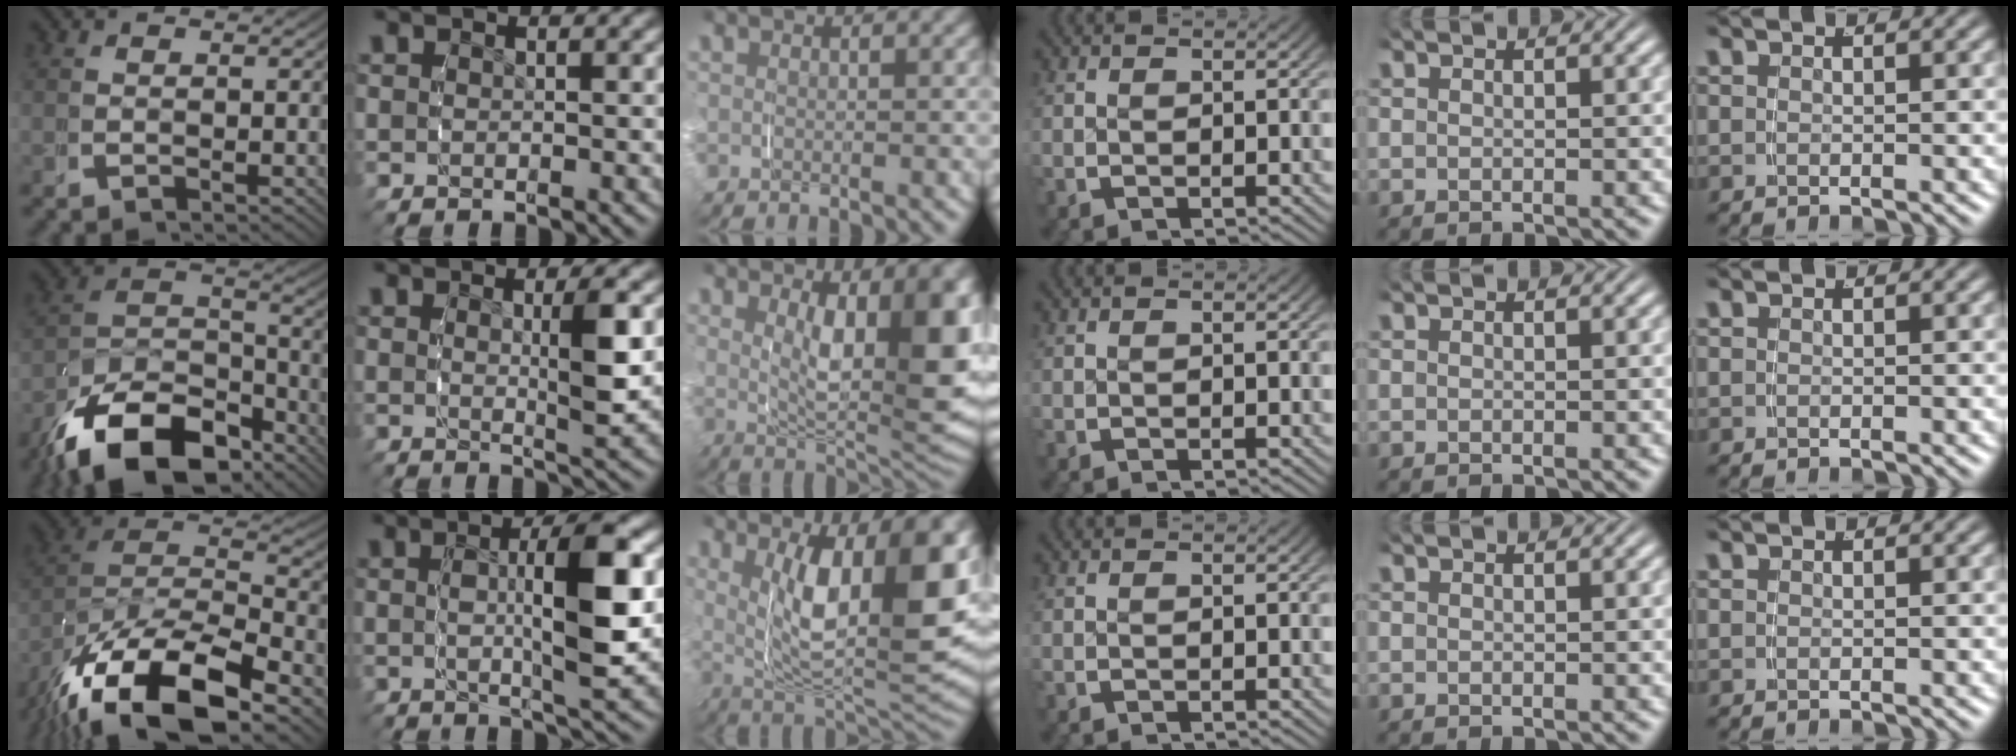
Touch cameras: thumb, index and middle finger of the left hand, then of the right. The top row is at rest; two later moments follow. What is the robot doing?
{"motion": "grasp_and_lifting", "object": "phone"}